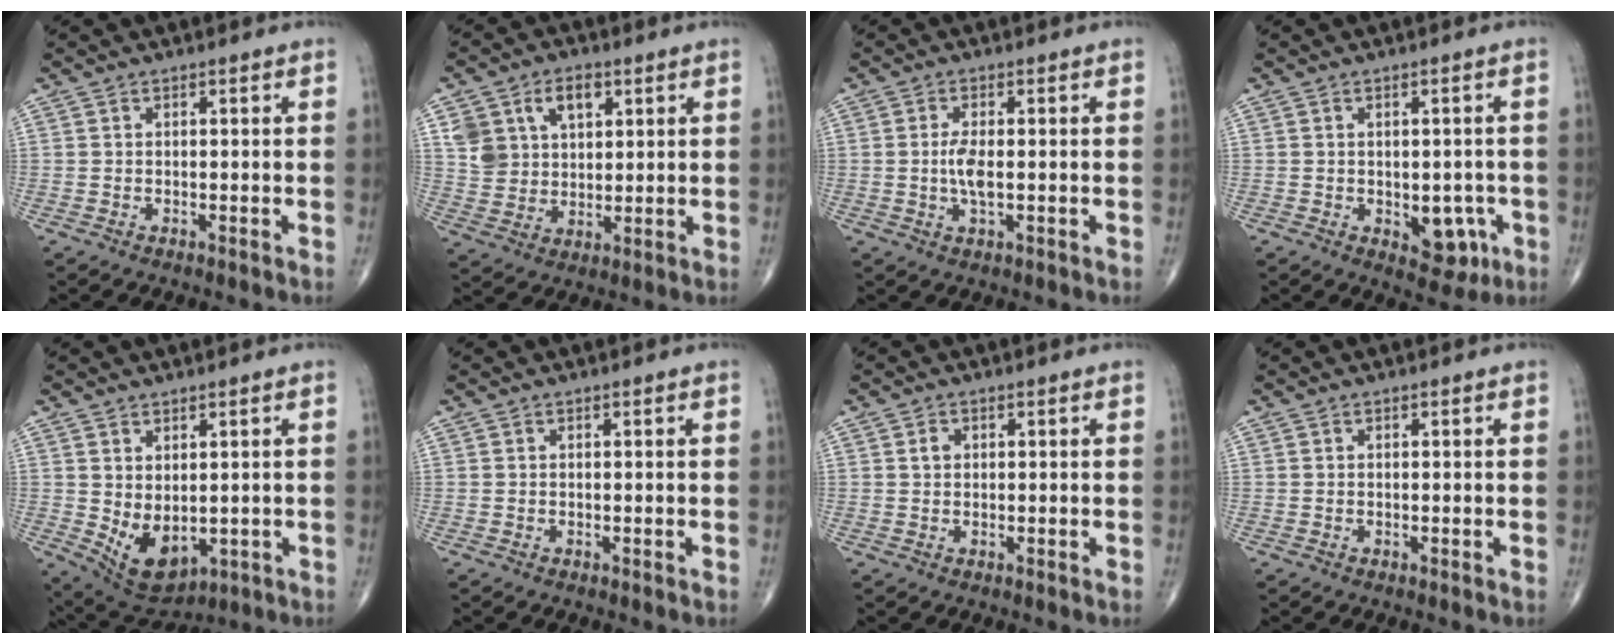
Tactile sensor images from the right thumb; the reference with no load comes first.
{"total": 10.3, "force": [4.2, 7.5, 5.8], "torque": [-0.071, -0.010, 0.085]}
{"total": 3.8, "force": [-0.2, 1.3, 3.5], "torque": [-0.079, -0.004, -0.005]}
{"total": 6.7, "force": [-1.9, 4.3, 4.9], "torque": [-0.026, 0.005, -0.014]}
{"total": 8.7, "force": [-0.7, 5.2, 6.9], "torque": [-0.100, -0.009, 0.015]}
{"total": 0.0}
{"total": 1.5, "force": [0.4, 1.2, 0.8], "torque": [-0.010, 0.003, 0.006]}
{"total": 0.0}